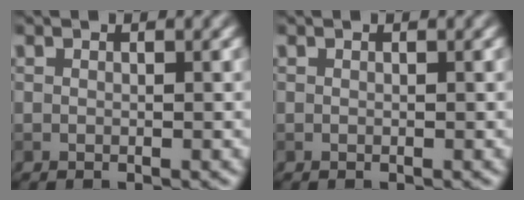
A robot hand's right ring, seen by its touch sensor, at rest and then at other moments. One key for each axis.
{"total": 0.0}